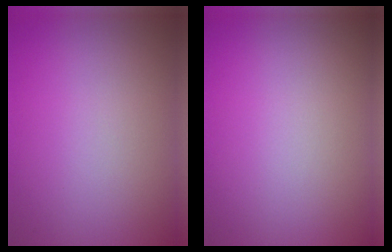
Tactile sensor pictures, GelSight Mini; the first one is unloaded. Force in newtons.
{"total": 0.0}